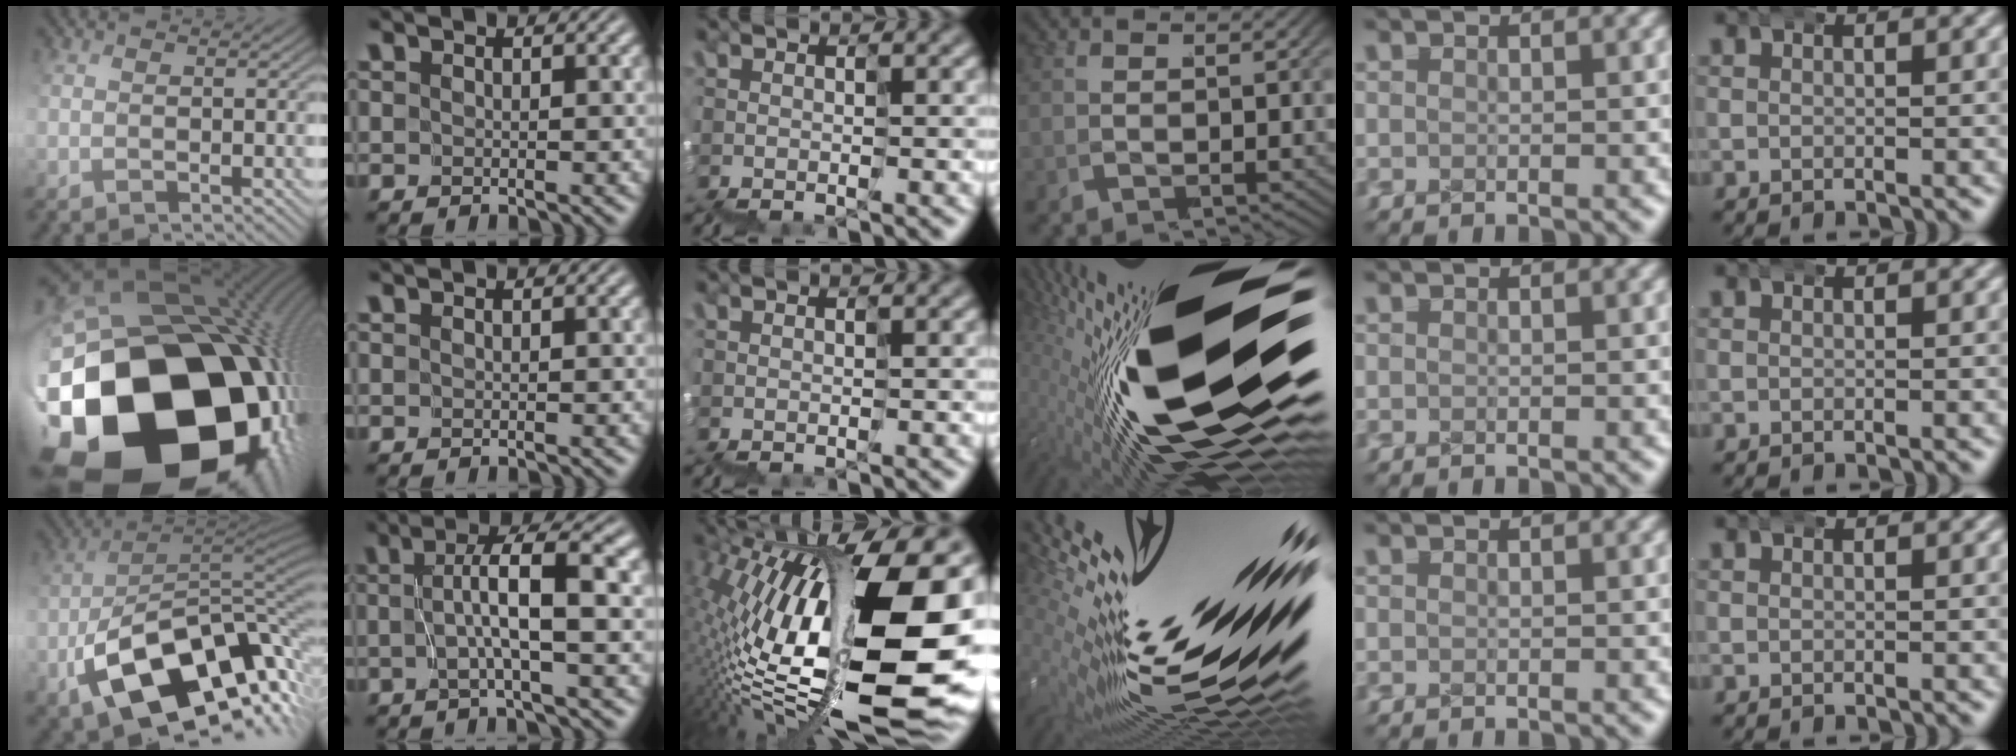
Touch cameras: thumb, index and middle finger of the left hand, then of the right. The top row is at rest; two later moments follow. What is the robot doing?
{"motion": "wrap", "object": "duck tape"}